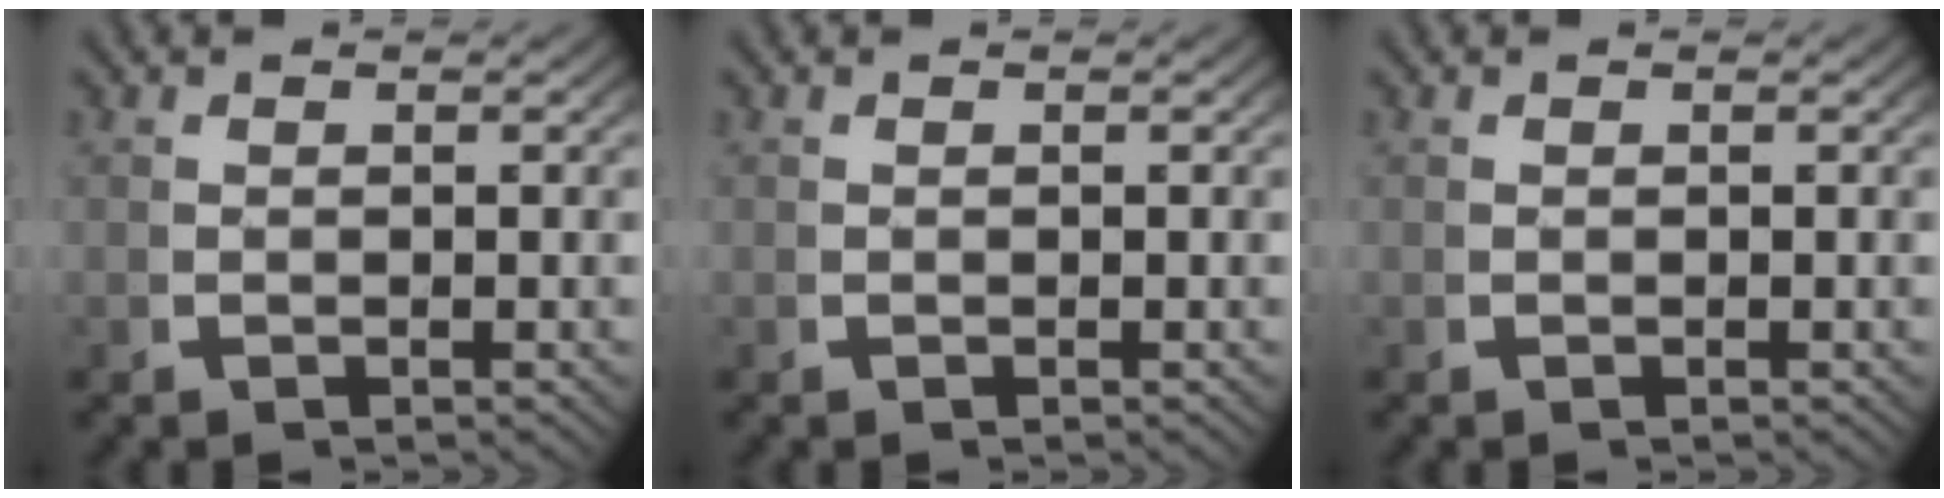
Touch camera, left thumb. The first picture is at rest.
{"total": 0.0}
{"total": 0.0}